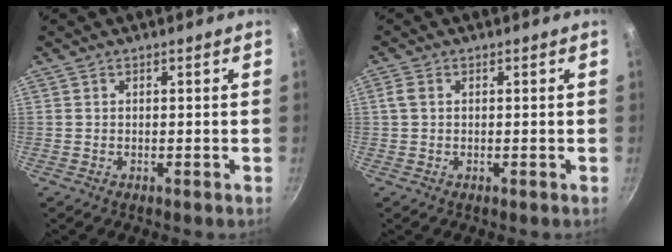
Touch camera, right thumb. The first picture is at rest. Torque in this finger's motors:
{"motor_torque": [-0.16, 0.30, 0.26, -0.07, 0.00]}